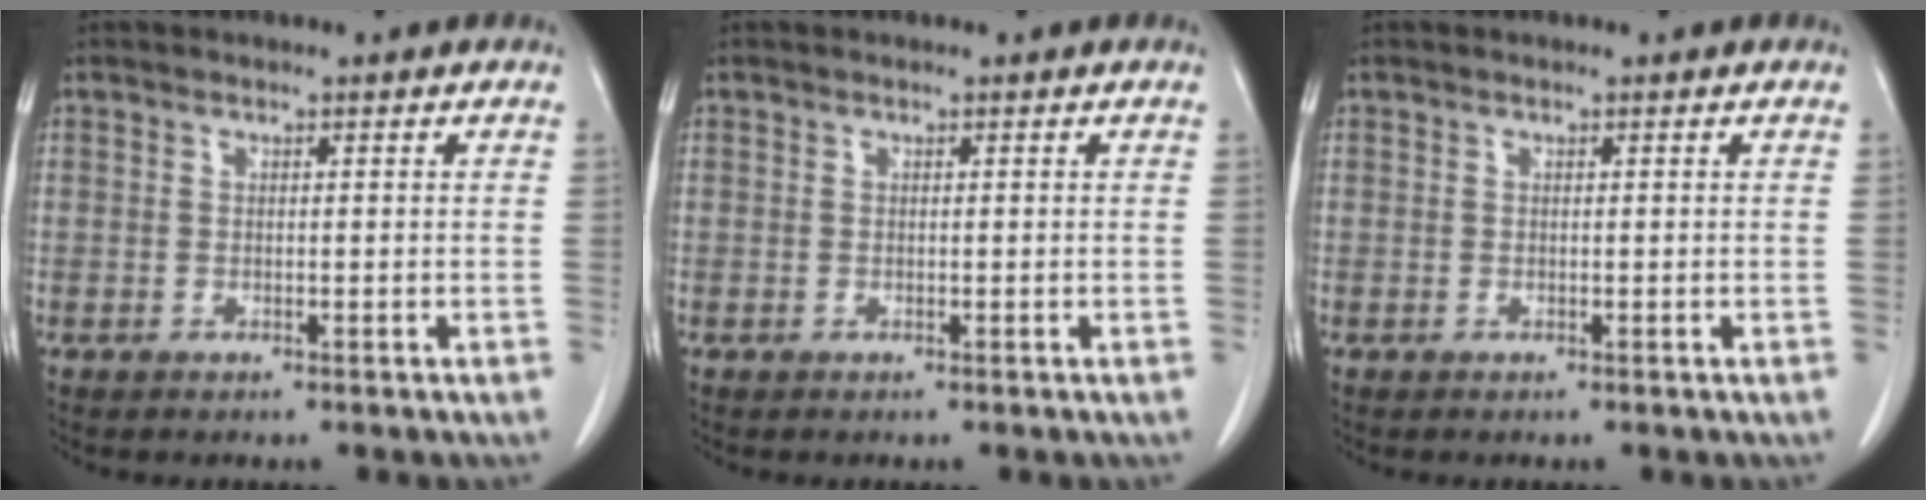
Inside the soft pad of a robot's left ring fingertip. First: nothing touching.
{"total": 0.0}
{"total": 0.0}